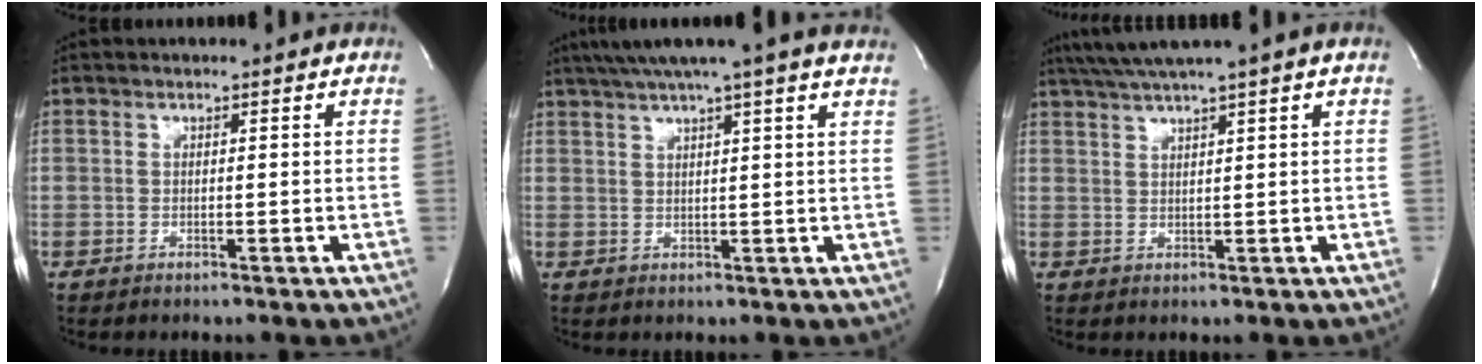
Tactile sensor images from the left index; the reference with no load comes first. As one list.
[{"total": 10.8, "force": [8.7, -1.0, 6.2], "torque": [-0.107, 0.030, 0.108]}, {"total": 6.1, "force": [4.6, -1.4, 3.8], "torque": [-0.068, 0.021, 0.083]}]